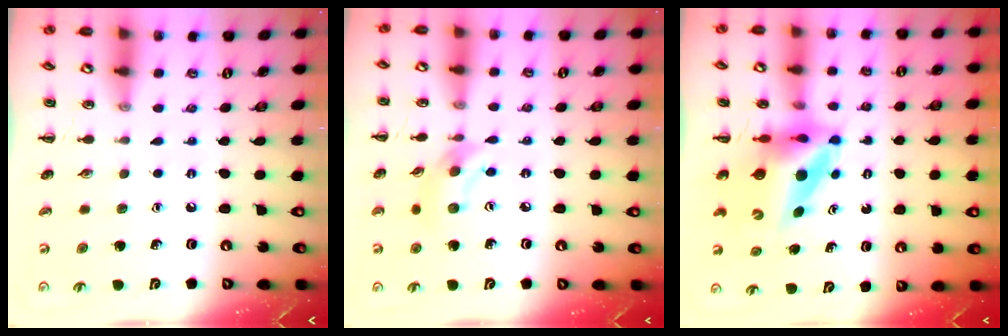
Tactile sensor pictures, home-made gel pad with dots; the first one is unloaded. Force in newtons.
{"total": 6.2, "press": 6.2, "slide": 0.7}
{"total": 8.7, "press": 8.3, "slide": 2.6}